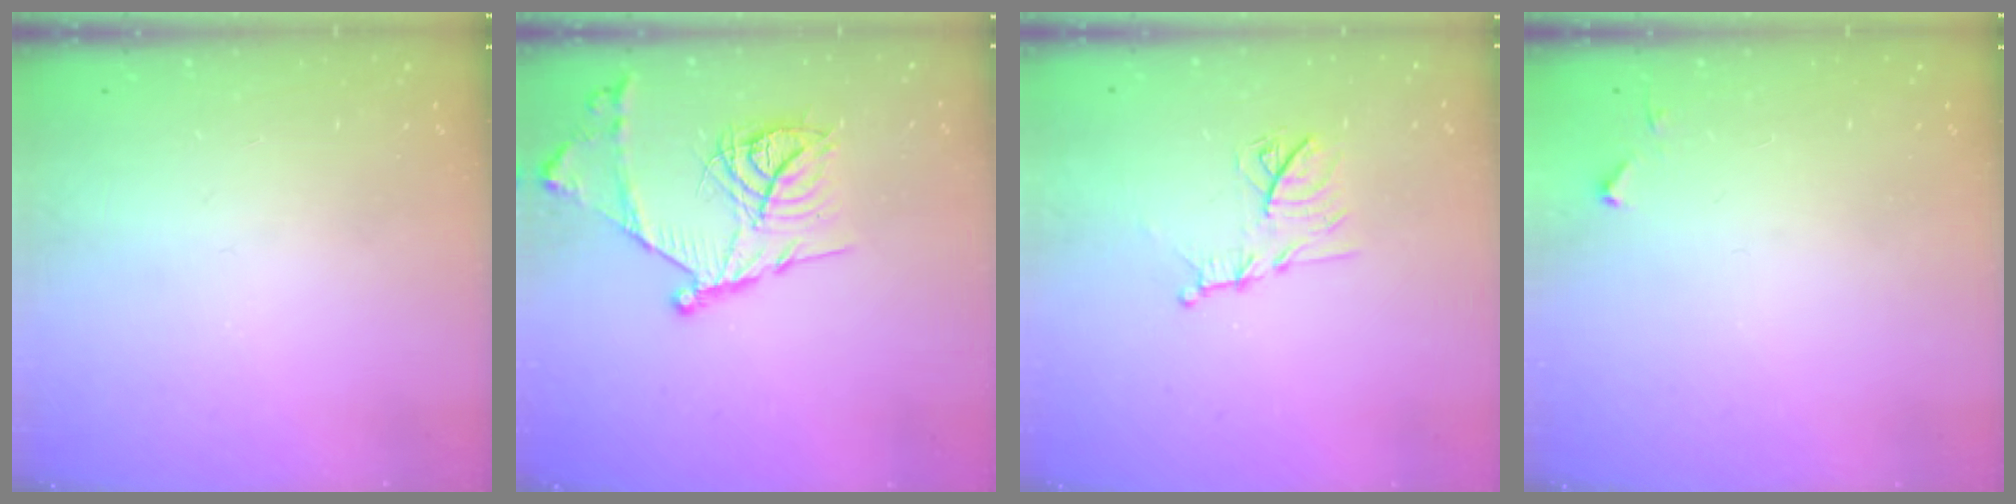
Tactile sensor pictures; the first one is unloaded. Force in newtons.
{"total": 18.4, "press": 18.4, "slide": 1.3}
{"total": 11.2, "press": 11.2, "slide": 0.5}
{"total": 3.7, "press": 3.7, "slide": 0.6}